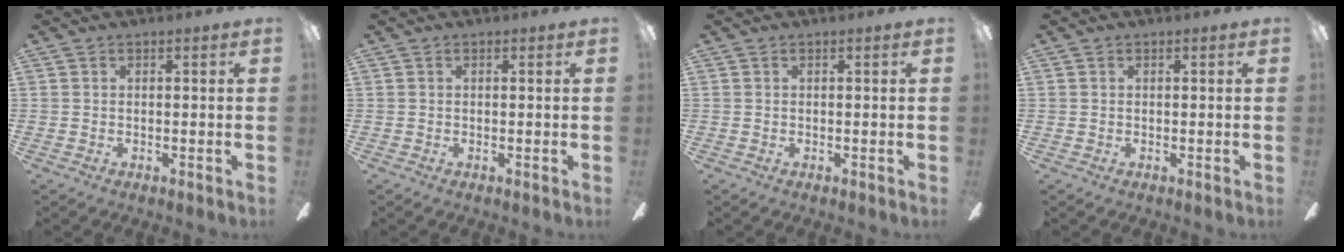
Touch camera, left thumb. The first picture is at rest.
{"total": 0.0}
{"total": 0.0}
{"total": 0.0}